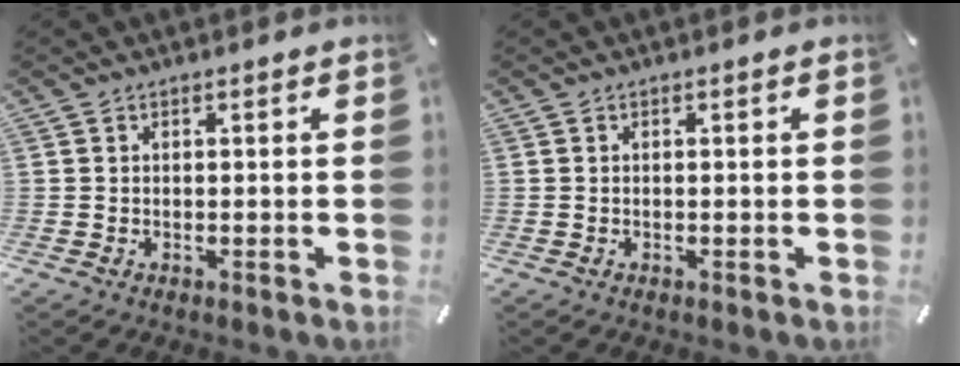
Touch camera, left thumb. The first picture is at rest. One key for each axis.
{"total": 0.0}